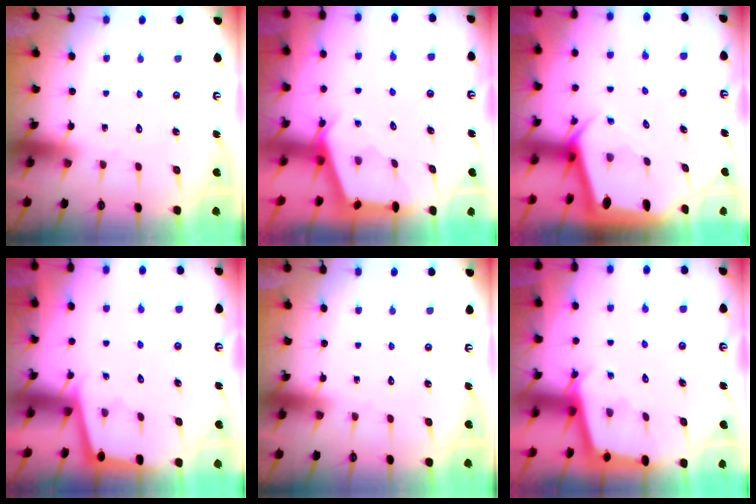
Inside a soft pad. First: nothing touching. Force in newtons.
{"total": 2.7, "press": 2.6, "slide": 0.3}
{"total": 3.1, "press": 3.1, "slide": 0.3}
{"total": 1.7, "press": 1.7, "slide": 0.2}
{"total": 0.0}
{"total": 2.2, "press": 2.2, "slide": 0.2}